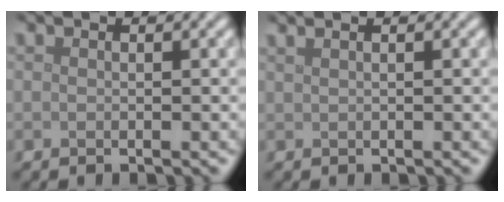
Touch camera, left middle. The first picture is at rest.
{"total": 2.5, "force": [1.5, 1.3, 1.6], "torque": [-0.011, 0.010, -0.002]}